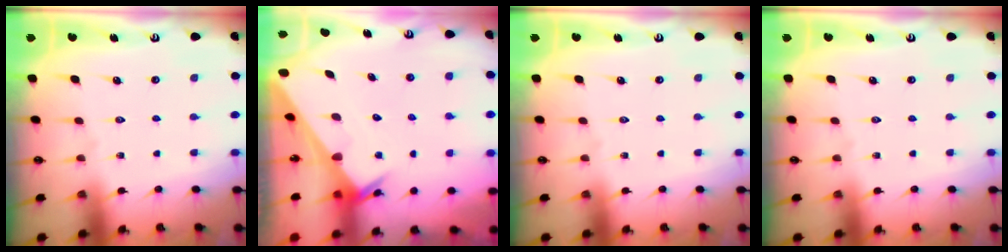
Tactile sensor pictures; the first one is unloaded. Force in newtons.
{"total": 3.3, "press": 3.3, "slide": 0.3}
{"total": 0.0}
{"total": 0.0}